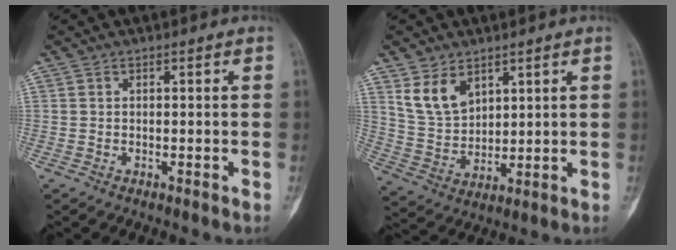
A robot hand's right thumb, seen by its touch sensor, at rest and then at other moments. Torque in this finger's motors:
{"motor_torque": [-0.38, 0.39, 0.07, 0.00, 0.05]}